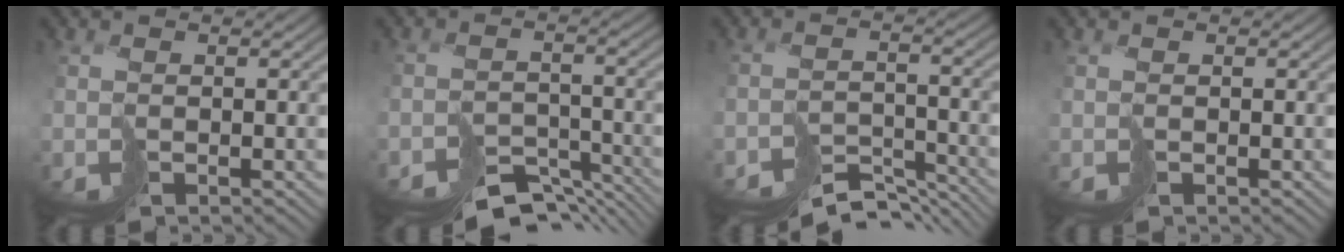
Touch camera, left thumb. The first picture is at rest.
{"total": 7.8, "force": [-7.3, 2.4, 1.4], "torque": [-0.010, -0.012, -0.101]}
{"total": 7.4, "force": [-7.3, 1.2, 0.8], "torque": [0.003, -0.004, -0.107]}
{"total": 0.0}